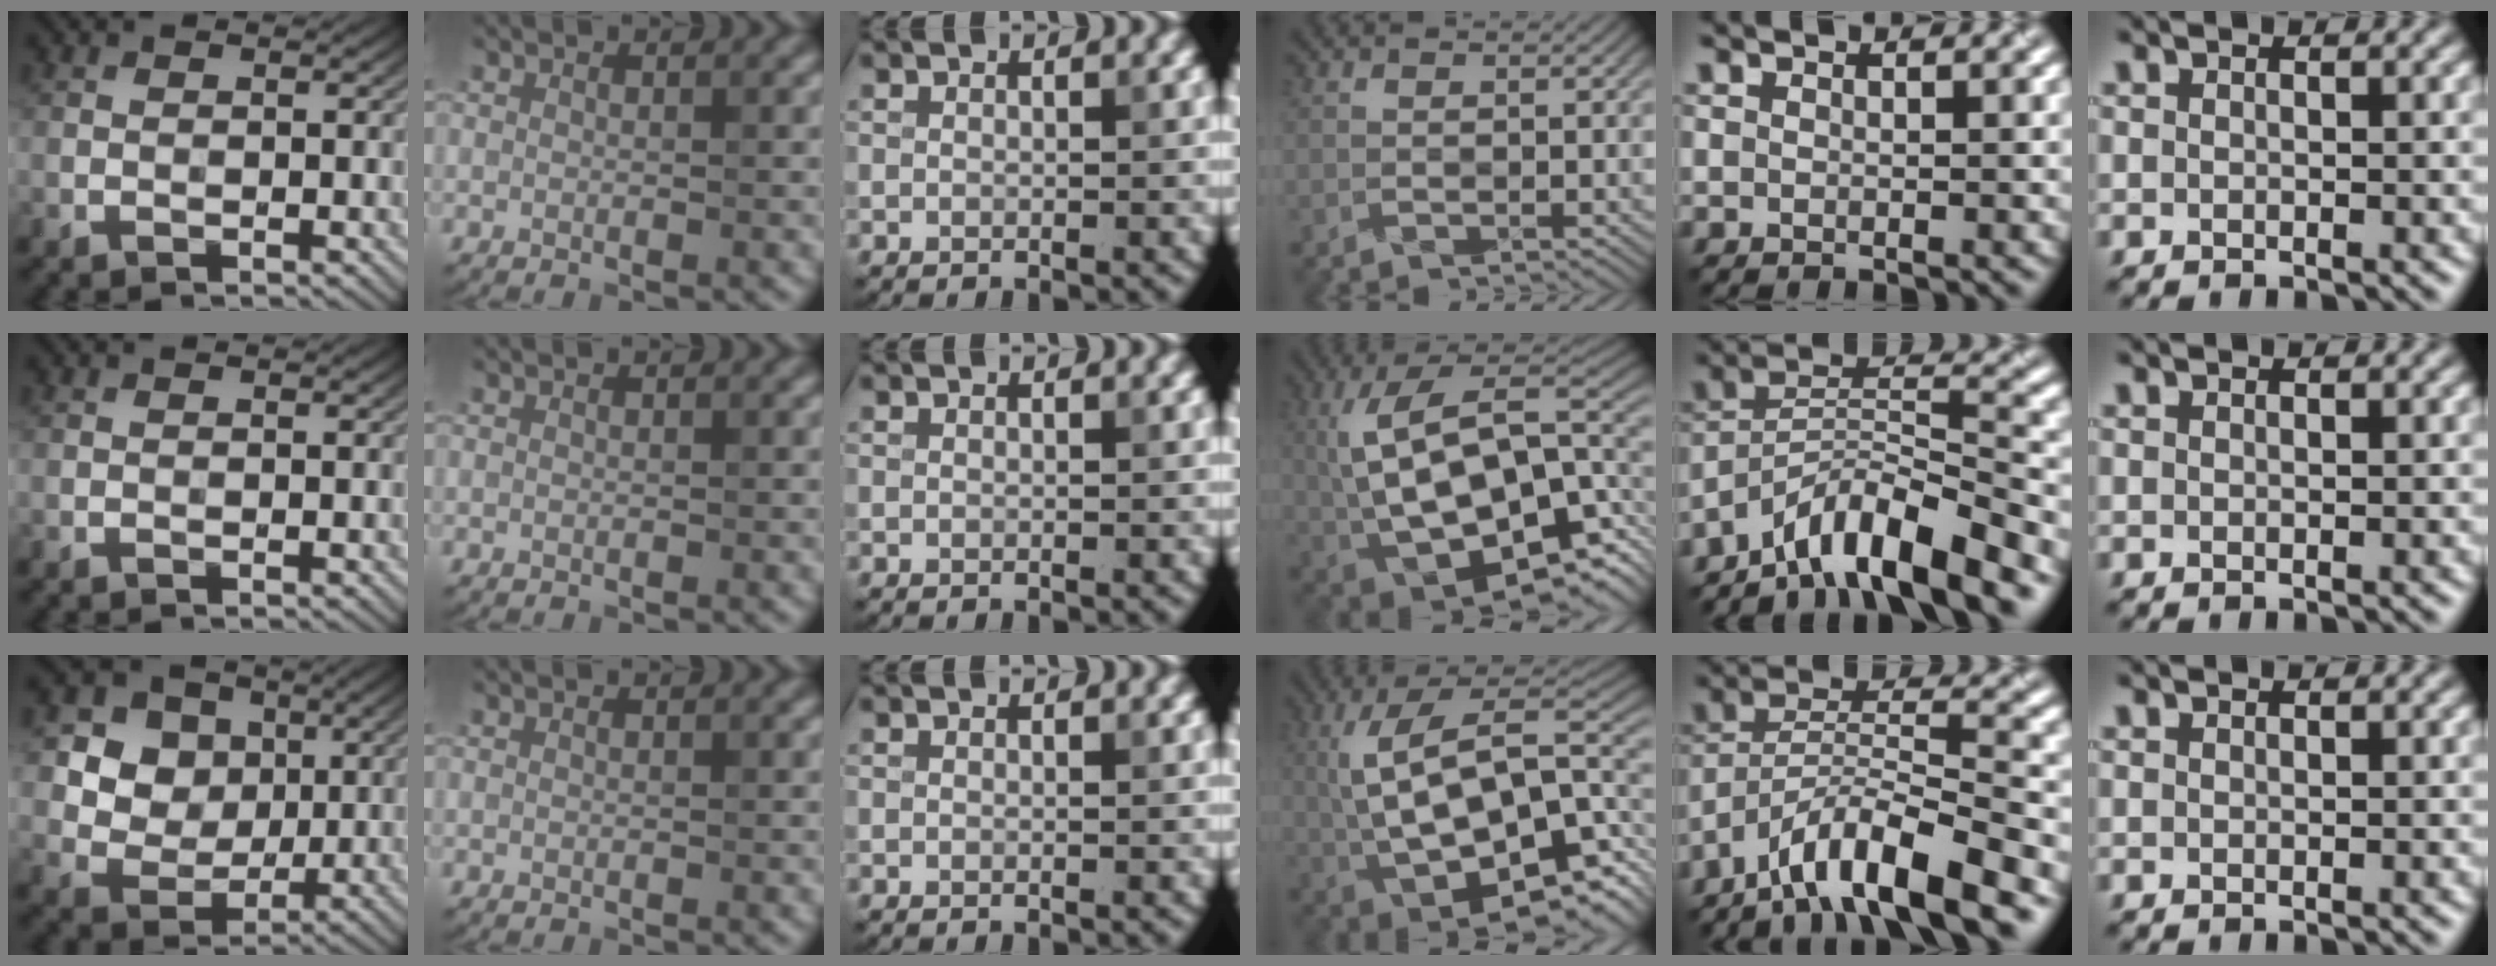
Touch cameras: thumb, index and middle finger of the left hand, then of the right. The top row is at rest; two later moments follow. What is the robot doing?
{"motion": "wrap", "object": "crepe paper"}